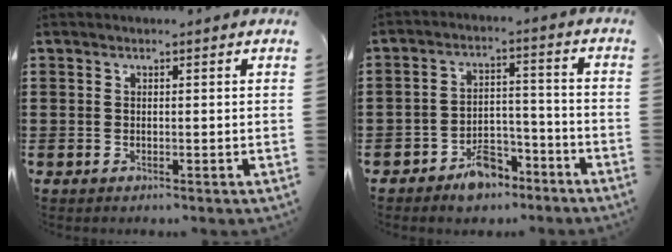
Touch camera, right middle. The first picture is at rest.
{"total": 6.5, "force": [-5.5, 2.7, 2.1], "torque": [-0.029, 0.020, -0.103]}